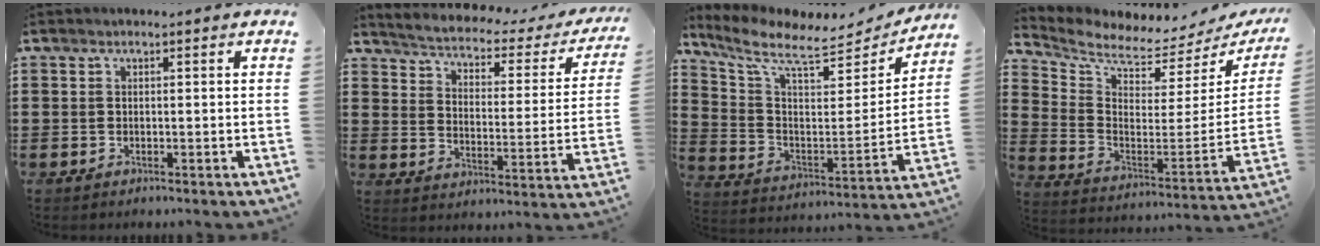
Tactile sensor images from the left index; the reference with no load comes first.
{"total": 2.3, "force": [2.1, 0.4, 0.8], "torque": [-0.032, -0.024, 0.024]}
{"total": 9.1, "force": [7.5, 2.1, 4.8], "torque": [-0.129, -0.047, 0.124]}
{"total": 4.6, "force": [4.5, 0.5, 1.1], "torque": [-0.052, -0.059, 0.073]}